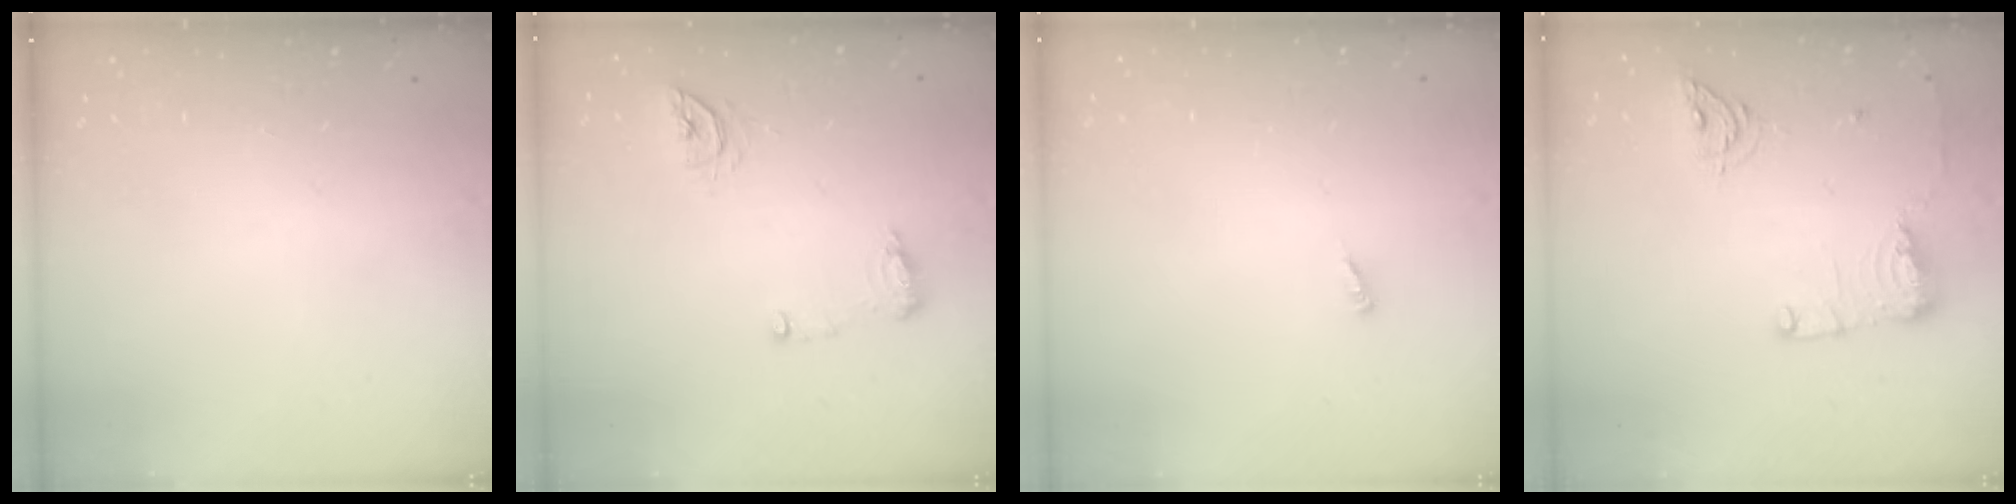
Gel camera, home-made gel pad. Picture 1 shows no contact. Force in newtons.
{"total": 7.8, "press": 7.8, "slide": 0.1}
{"total": 2.5, "press": 2.5, "slide": 0.1}
{"total": 14.0, "press": 13.8, "slide": 2.7}